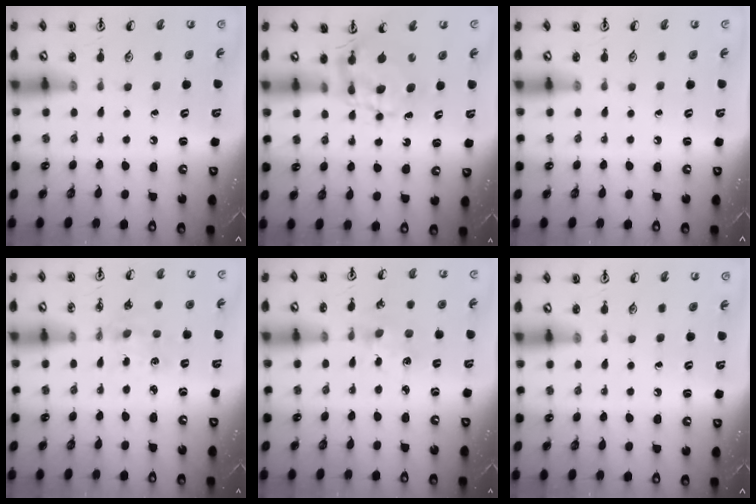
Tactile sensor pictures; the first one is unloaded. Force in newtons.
{"total": 5.8, "press": 5.8, "slide": 0.4}
{"total": 0.0}
{"total": 2.8, "press": 2.8, "slide": 0.4}
{"total": 1.9, "press": 1.8, "slide": 0.4}
{"total": 0.0}